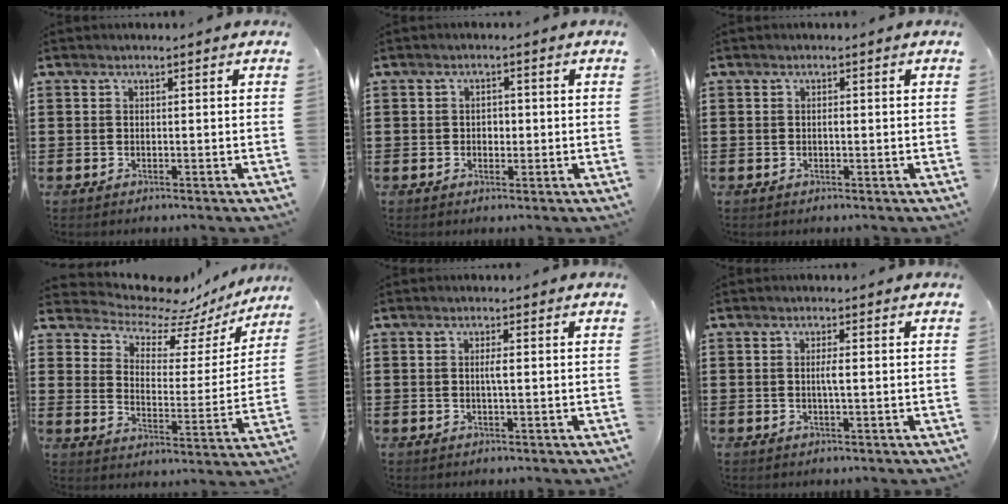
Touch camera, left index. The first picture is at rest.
{"total": 1.6, "force": [-0.1, 1.1, 1.1], "torque": [-0.024, 0.006, -0.004]}
{"total": 0.7, "force": [0.0, 0.2, 0.6], "torque": [-0.014, -0.004, 0.002]}
{"total": 7.5, "force": [6.9, 2.2, 1.9], "torque": [-0.053, -0.060, 0.113]}
{"total": 1.6, "force": [0.2, 0.2, 1.6], "torque": [-0.032, -0.001, 0.003]}
{"total": 1.9, "force": [0.1, 0.2, 1.8], "torque": [-0.036, -0.003, 0.001]}